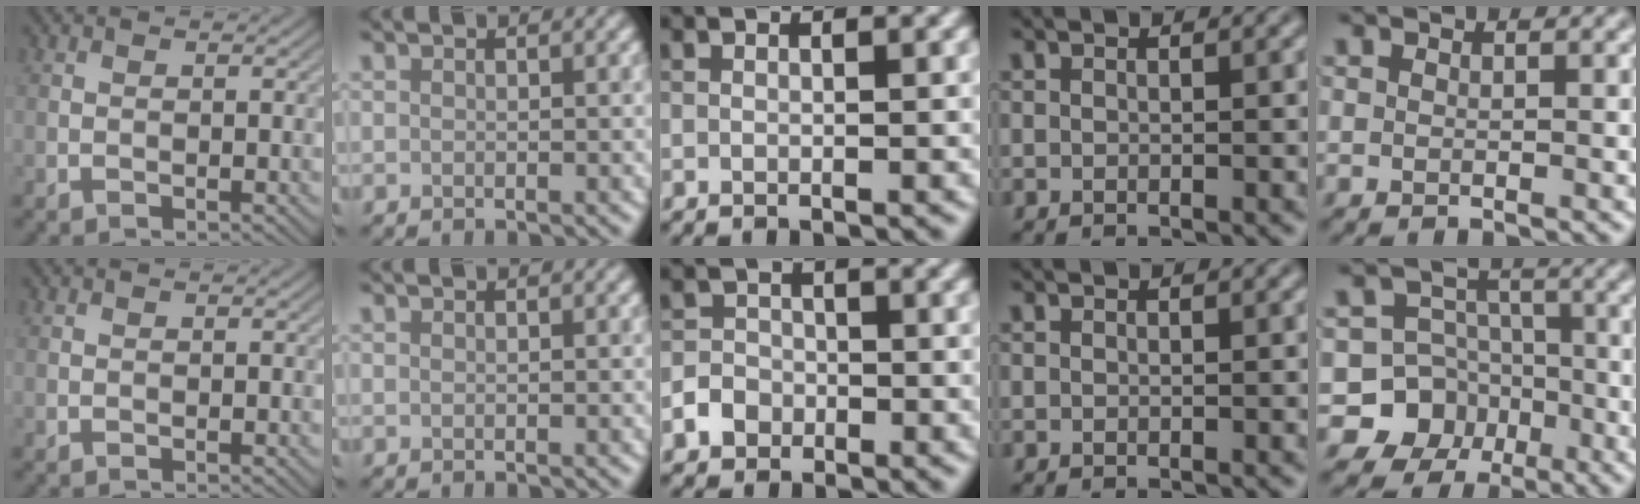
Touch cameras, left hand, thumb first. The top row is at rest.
{"middle": {"total": 2.5, "force": [-1.2, 2.1, 0.6], "torque": [0.003, 0.002, -0.025]}, "little": {"total": 9.1, "force": [-4.0, 8.0, 1.1], "torque": [-0.006, -0.002, -0.092]}}